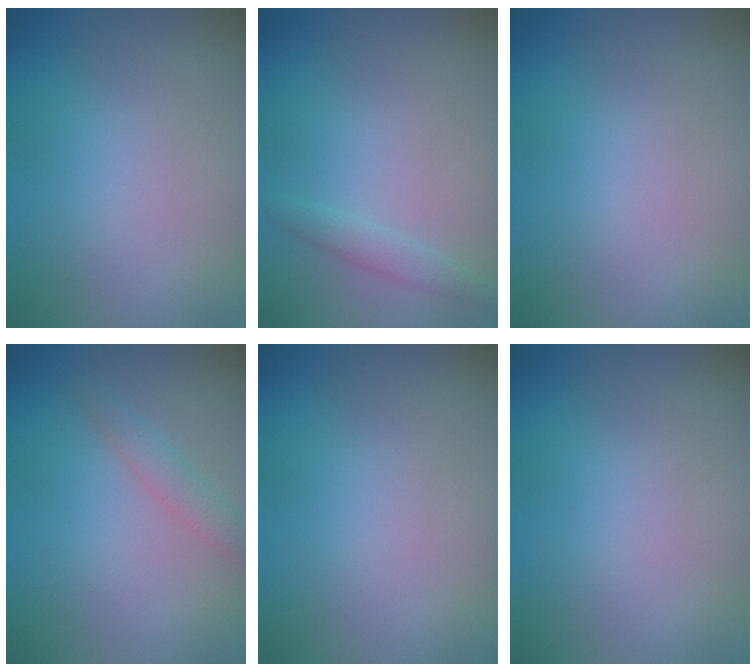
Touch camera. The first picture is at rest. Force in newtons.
{"total": 1.2, "press": 1.2, "slide": 0.0}
{"total": 0.0}
{"total": 1.4, "press": 1.4, "slide": 0.1}
{"total": 0.0}
{"total": 0.0}